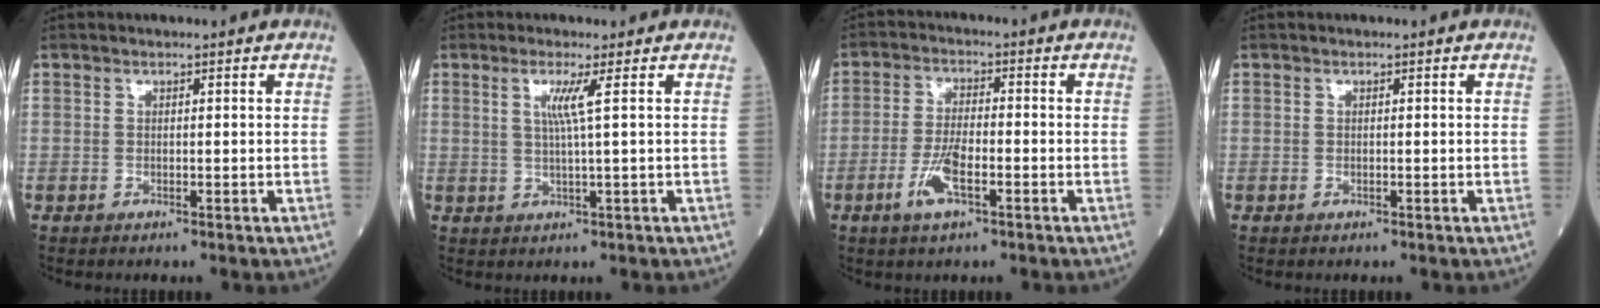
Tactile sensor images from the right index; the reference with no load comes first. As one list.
[{"total": 3.2, "force": [0.9, -1.0, 2.9], "torque": [-0.059, -0.002, 0.018]}, {"total": 5.9, "force": [-2.7, 1.5, 5.0], "torque": [-0.101, -0.004, -0.052]}, {"total": 0.0}]